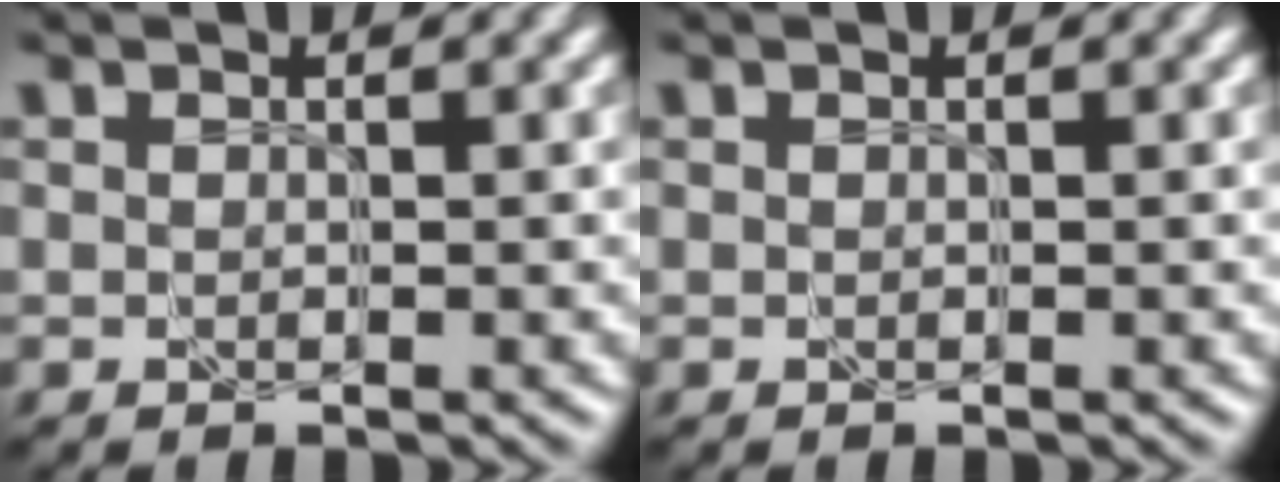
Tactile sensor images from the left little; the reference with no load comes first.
{"total": 0.0}